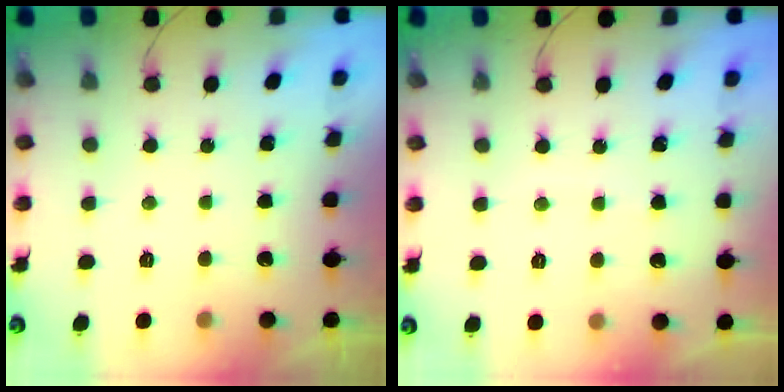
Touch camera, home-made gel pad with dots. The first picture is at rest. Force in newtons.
{"total": 2.3, "press": 2.3, "slide": 0.3}